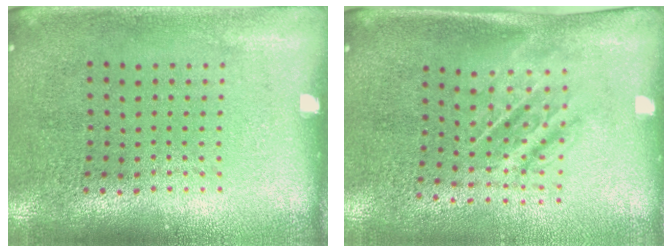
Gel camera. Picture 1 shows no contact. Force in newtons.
{"total": 1.7, "press": 1.3, "slide": 1.1}